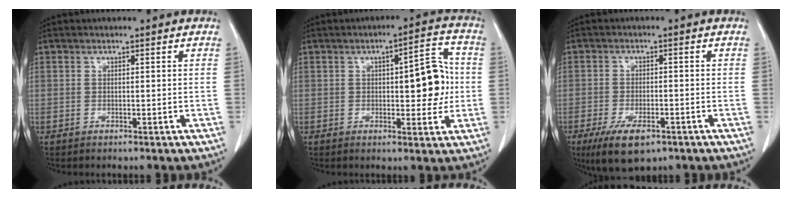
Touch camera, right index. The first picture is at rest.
{"total": 8.6, "force": [0.3, 2.9, 8.1], "torque": [-0.099, 0.022, 0.006]}
{"total": 7.4, "force": [-4.6, 3.1, 4.9], "torque": [-0.087, -0.010, -0.072]}